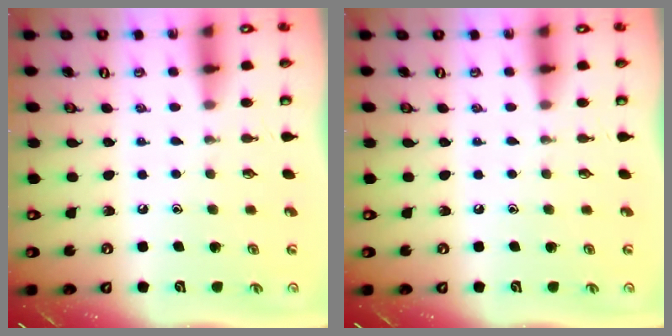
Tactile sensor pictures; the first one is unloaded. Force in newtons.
{"total": 0.0}